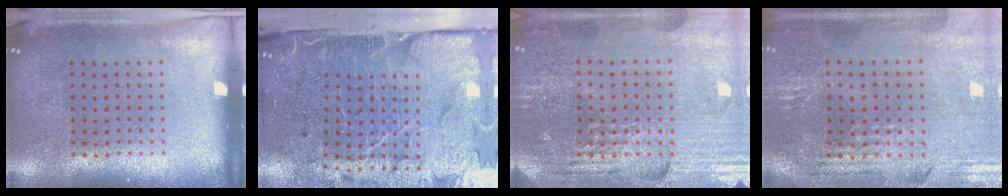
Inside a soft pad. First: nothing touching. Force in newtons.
{"total": 5.1, "press": 4.0, "slide": 3.1}
{"total": 4.9, "press": 4.6, "slide": 1.8}
{"total": 1.3, "press": 1.3, "slide": 0.3}